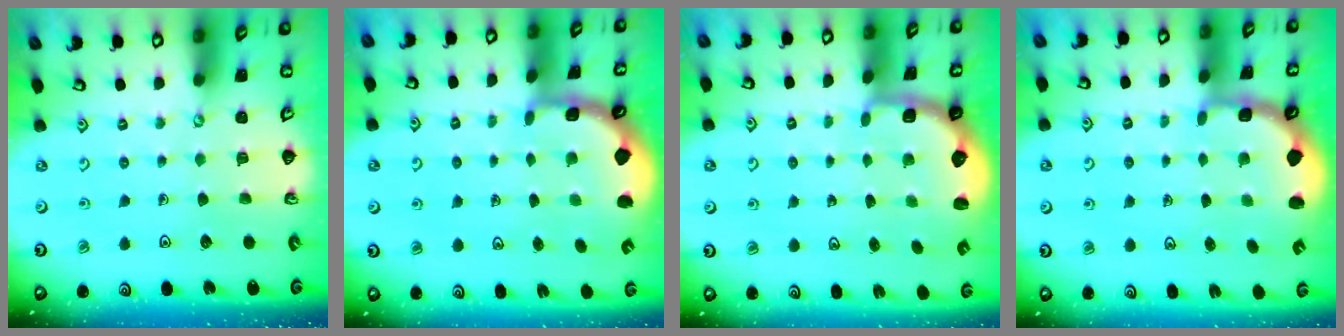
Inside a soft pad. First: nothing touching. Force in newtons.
{"total": 1.8, "press": 1.8, "slide": 0.3}
{"total": 2.3, "press": 1.7, "slide": 1.5}
{"total": 2.2, "press": 1.9, "slide": 1.1}